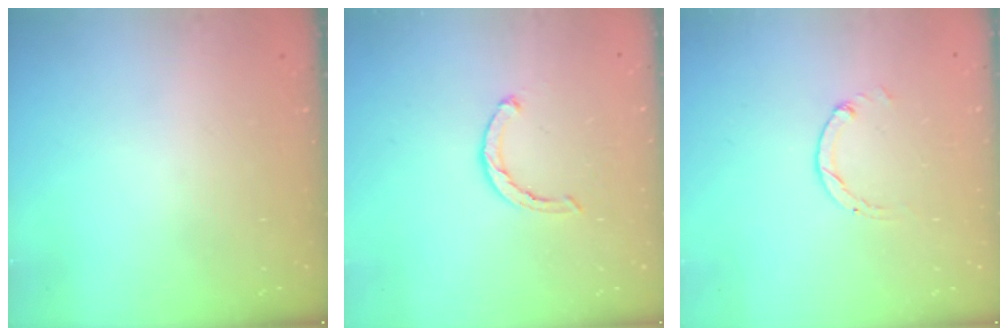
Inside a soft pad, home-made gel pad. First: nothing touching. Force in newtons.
{"total": 2.7, "press": 2.7, "slide": 0.4}
{"total": 0.7, "press": 0.7, "slide": 0.2}